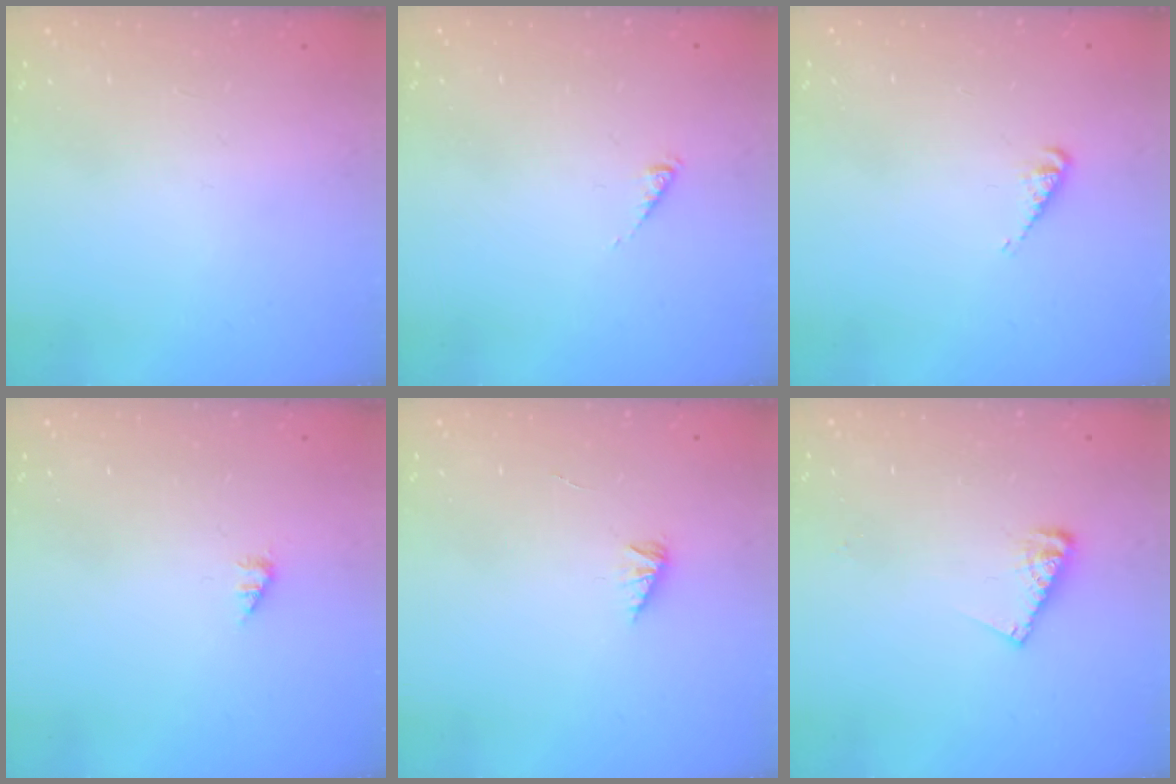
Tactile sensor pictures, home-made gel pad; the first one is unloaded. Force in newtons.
{"total": 0.0}
{"total": 3.7, "press": 3.7, "slide": 0.5}
{"total": 1.4, "press": 1.4, "slide": 0.2}
{"total": 2.2, "press": 2.2, "slide": 0.5}
{"total": 6.8, "press": 6.8, "slide": 0.1}